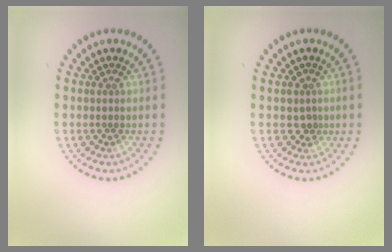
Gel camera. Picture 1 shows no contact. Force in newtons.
{"total": 1.1, "press": 1.0, "slide": 0.4}